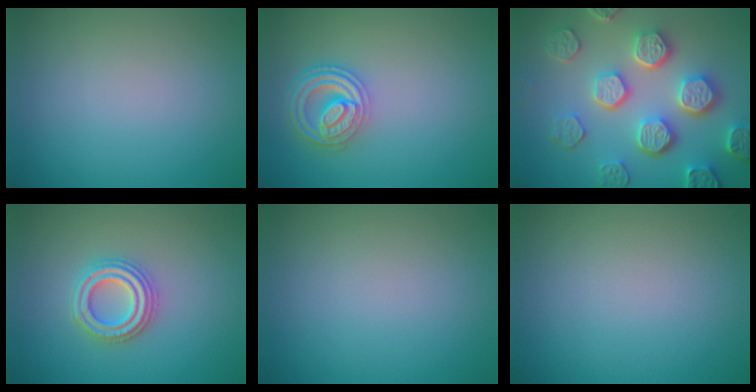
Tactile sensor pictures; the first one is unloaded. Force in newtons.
{"total": 4.5, "press": 3.5, "slide": 2.7}
{"total": 7.2, "press": 5.9, "slide": 4.1}
{"total": 3.1, "press": 3.0, "slide": 0.6}
{"total": 0.0}
{"total": 0.0}